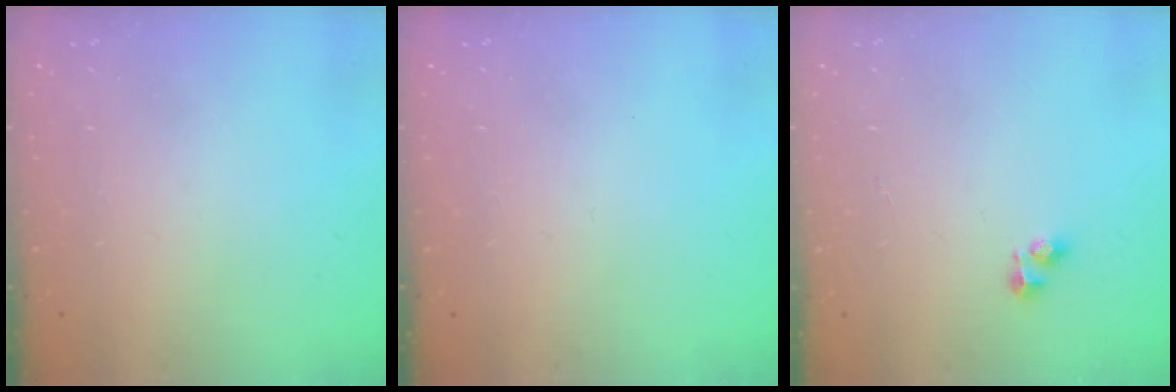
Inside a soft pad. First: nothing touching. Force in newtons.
{"total": 0.0}
{"total": 2.6, "press": 2.6, "slide": 0.2}